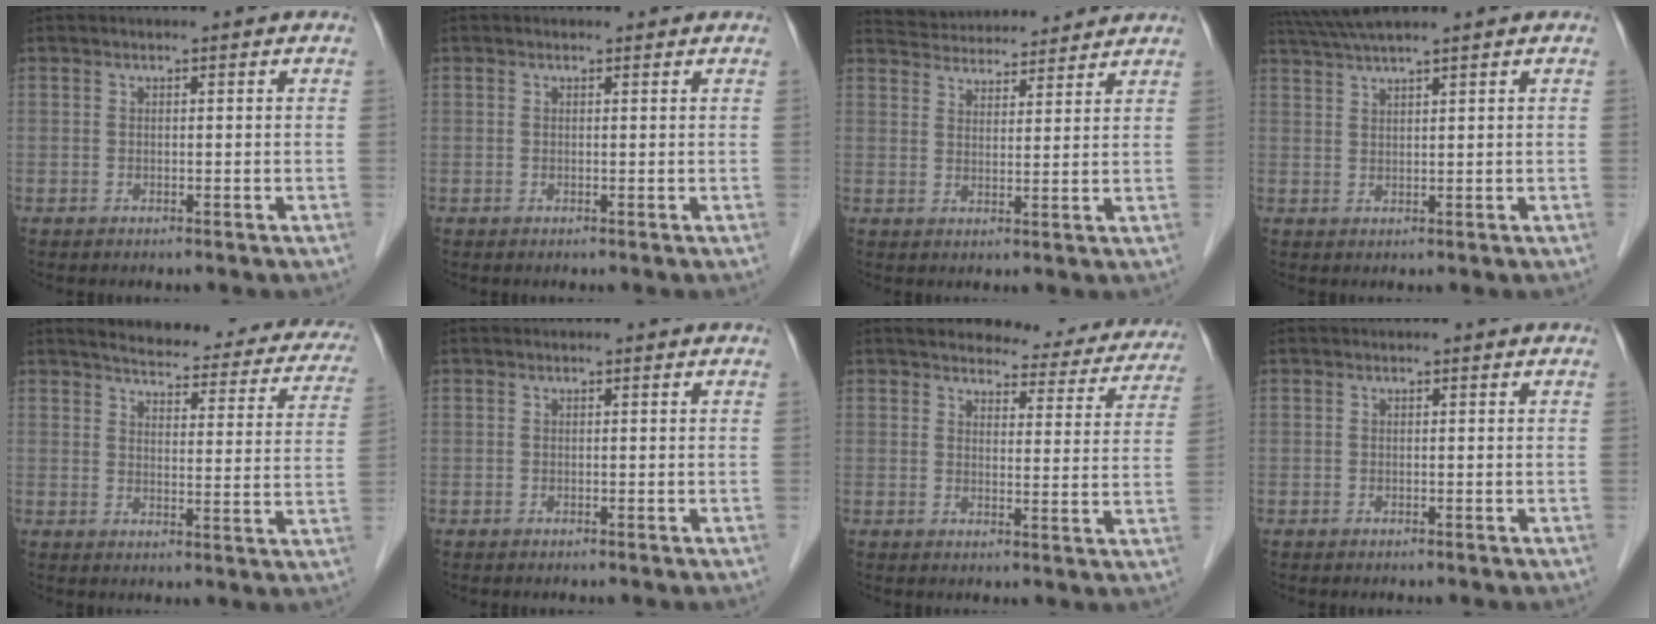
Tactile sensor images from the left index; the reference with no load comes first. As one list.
[{"total": 0.6, "force": [0.6, 0.2, 0.0], "torque": [-0.006, 0.001, 0.007]}, {"total": 12.0, "force": [11.5, 2.2, 2.6], "torque": [-0.043, 0.033, 0.171]}, {"total": 6.0, "force": [5.2, -1.1, 2.9], "torque": [-0.055, 0.029, 0.099]}, {"total": 21.3, "force": [19.0, 5.4, 8.1], "torque": [-0.088, -0.022, 0.209]}, {"total": 0.0}, {"total": 13.1, "force": [12.0, 4.0, 3.3], "torque": [-0.009, -0.015, 0.118]}, {"total": 0.0}]